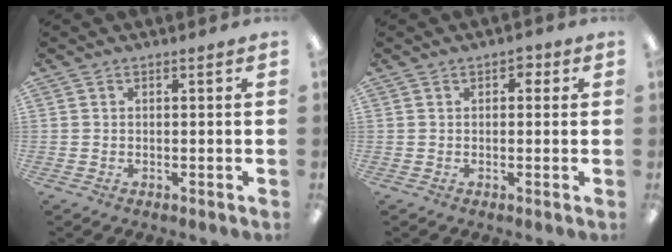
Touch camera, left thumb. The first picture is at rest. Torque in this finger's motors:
{"motor_torque": [-0.17, 0.12, -0.27, -0.29, 0.09]}